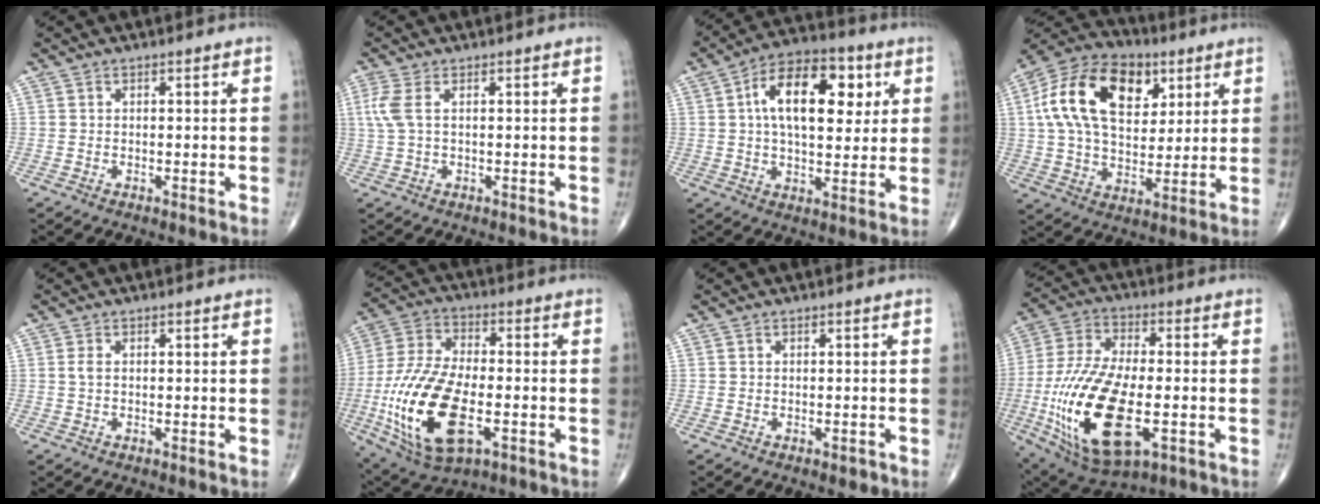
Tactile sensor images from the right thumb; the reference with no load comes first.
{"total": 3.8, "force": [0.9, 1.5, 3.3], "torque": [-0.106, 0.012, 0.023]}
{"total": 16.6, "force": [4.2, 8.8, 13.4], "torque": [-0.190, 0.009, 0.063]}
{"total": 20.9, "force": [6.6, 12.9, 15.0], "torque": [-0.253, -0.001, 0.109]}
{"total": 1.1, "force": [0.1, 0.6, 1.0], "torque": [-0.023, 0.002, 0.002]}
{"total": 21.2, "force": [-5.4, 10.2, 17.7], "torque": [-0.369, 0.007, -0.088]}
{"total": 0.9, "force": [-0.4, 0.6, 0.5], "torque": [-0.002, 0.000, -0.005]}
{"total": 22.9, "force": [-5.3, 10.5, 19.6], "torque": [-0.409, 0.001, -0.078]}